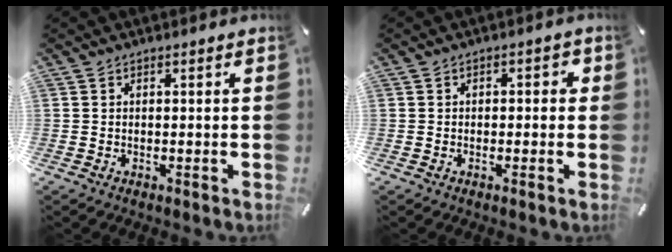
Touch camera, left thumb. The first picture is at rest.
{"total": 1.4, "force": [-0.6, 1.0, 0.7], "torque": [-0.014, 0.007, -0.015]}